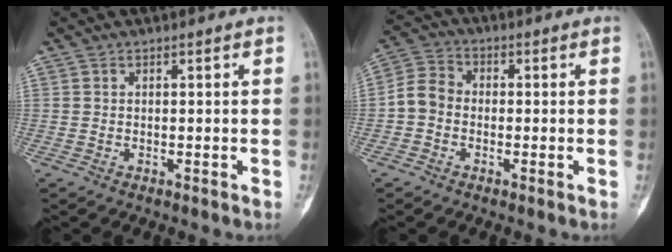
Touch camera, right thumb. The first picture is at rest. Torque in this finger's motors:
{"motor_torque": [-0.01, 0.02, 0.19, -0.18, 0.00]}